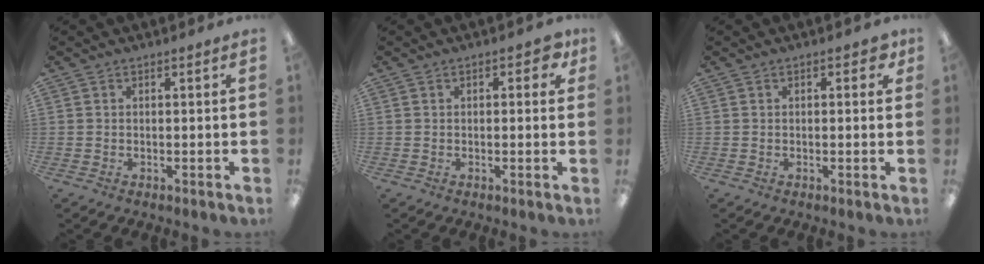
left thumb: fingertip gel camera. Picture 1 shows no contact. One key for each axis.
{"total": 3.8, "fx": 1.4, "fy": 2.0, "fz": 3.0, "tx": -0.035, "ty": 0.000, "tz": 0.018}
{"total": 2.8, "fx": 1.0, "fy": 1.5, "fz": 2.2, "tx": -0.028, "ty": 0.002, "tz": 0.013}